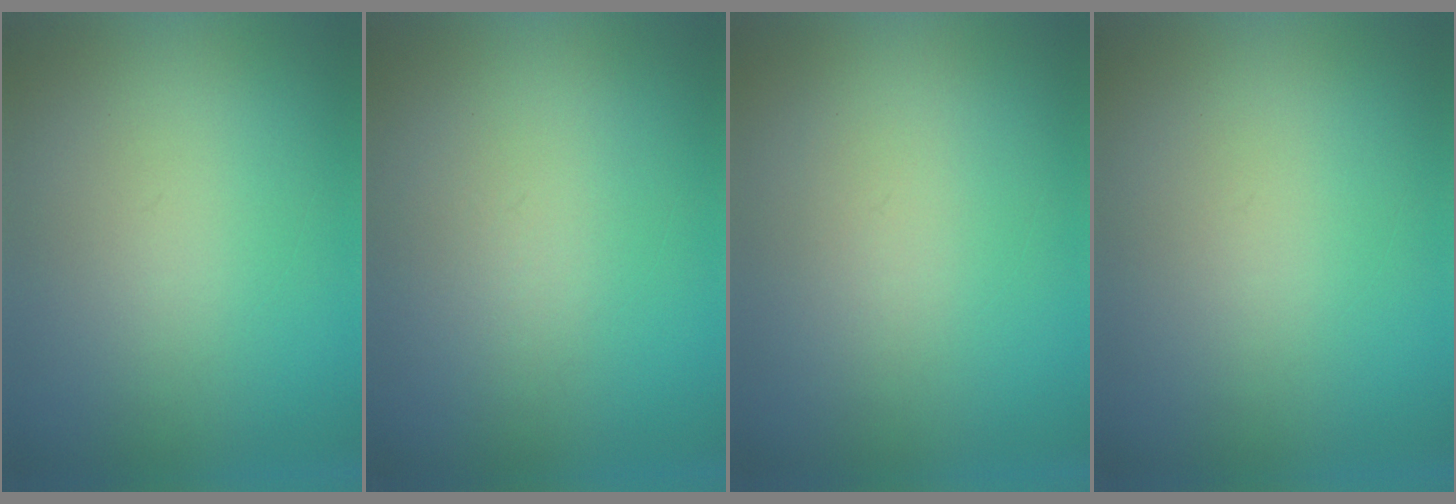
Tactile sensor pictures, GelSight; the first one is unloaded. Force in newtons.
{"total": 5.1}
{"total": 1.4}
{"total": 1.1}